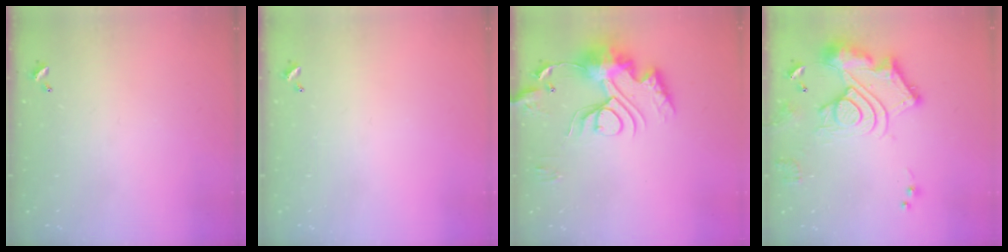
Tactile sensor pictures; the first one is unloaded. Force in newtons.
{"total": 0.0}
{"total": 15.8, "press": 15.7, "slide": 1.4}
{"total": 18.1, "press": 18.0, "slide": 1.9}